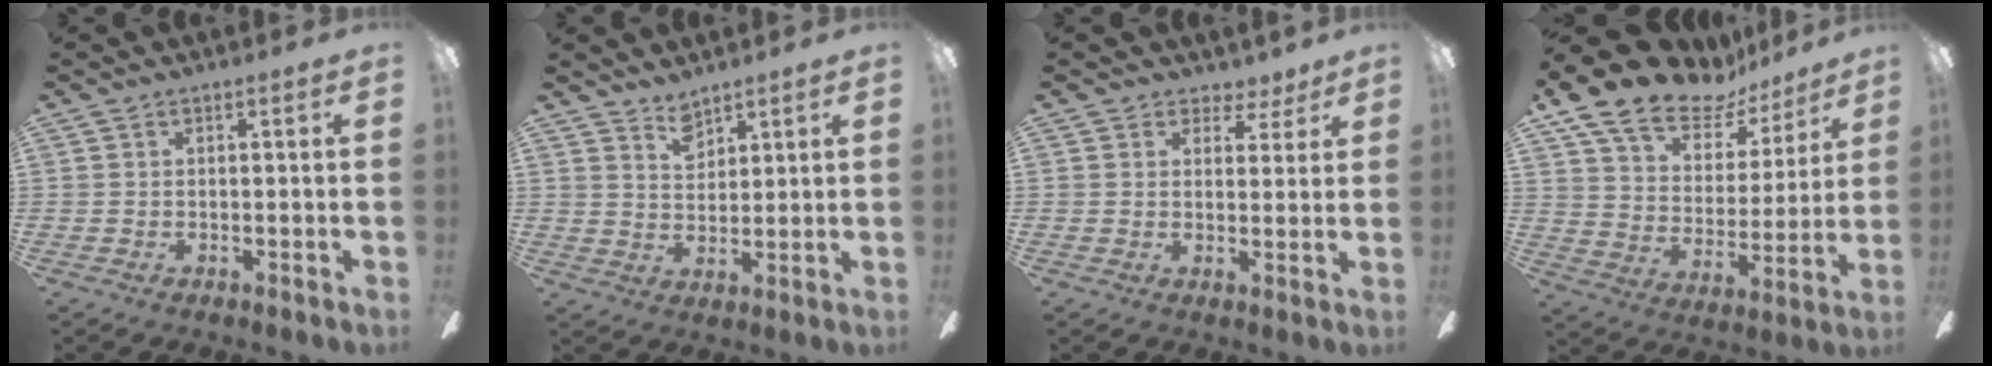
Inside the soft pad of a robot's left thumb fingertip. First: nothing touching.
{"total": 4.9, "force": [4.2, 2.3, 1.1], "torque": [-0.017, -0.019, 0.078]}
{"total": 4.1, "force": [3.1, 2.6, 0.6], "torque": [0.000, -0.012, 0.054]}
{"total": 16.8, "force": [13.1, 8.2, 6.6], "torque": [-0.119, -0.092, 0.234]}